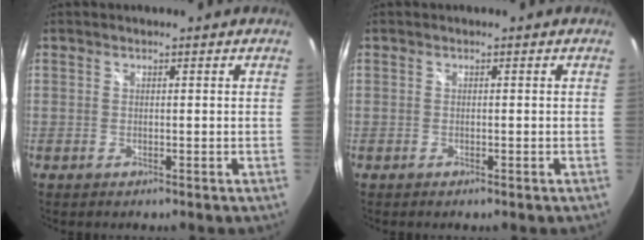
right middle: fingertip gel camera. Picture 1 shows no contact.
{"total": 0.6, "force": [-0.4, 0.2, 0.3], "torque": [-0.005, -0.002, -0.008]}